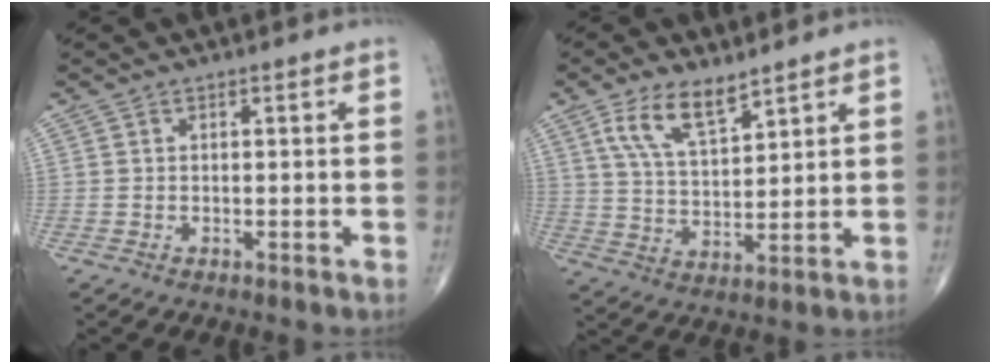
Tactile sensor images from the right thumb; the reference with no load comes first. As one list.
[{"total": 9.4, "force": [5.8, 3.8, 6.4], "torque": [-0.110, -0.028, 0.118]}]